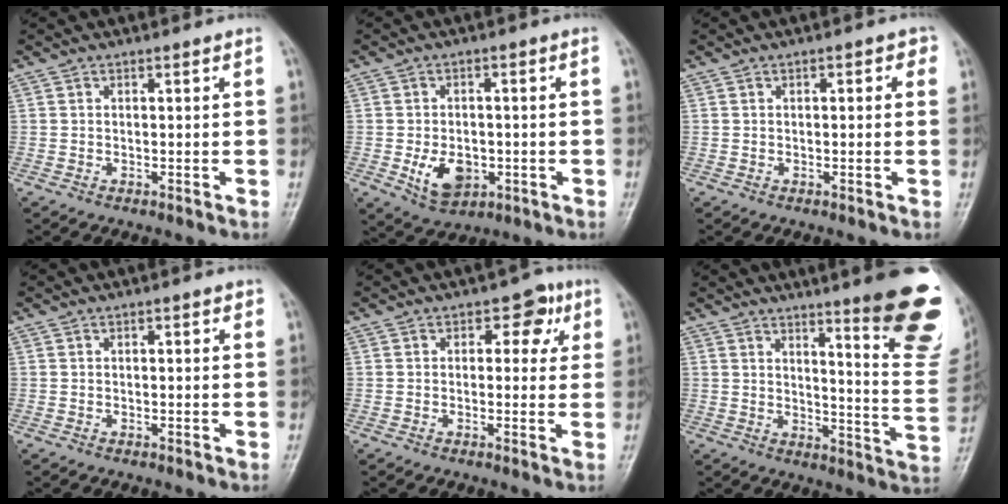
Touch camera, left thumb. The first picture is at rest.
{"total": 7.1, "force": [-1.9, 5.0, 4.6], "torque": [-0.064, -0.001, -0.022]}
{"total": 2.4, "force": [0.7, 1.3, 1.8], "torque": [-0.010, 0.003, 0.003]}
{"total": 1.0, "force": [0.4, 0.5, 0.8], "torque": [-0.008, 0.001, 0.003]}
{"total": 4.7, "force": [1.6, 3.3, 2.9], "torque": [0.002, 0.000, 0.009]}
{"total": 20.4, "force": [12.1, 3.2, 16.1], "torque": [-0.170, -0.076, 0.156]}